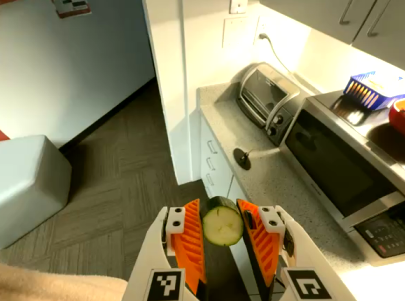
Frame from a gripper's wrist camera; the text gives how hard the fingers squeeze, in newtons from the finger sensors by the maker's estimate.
{"total": 9.9, "left": 9.8, "right": 10.0}